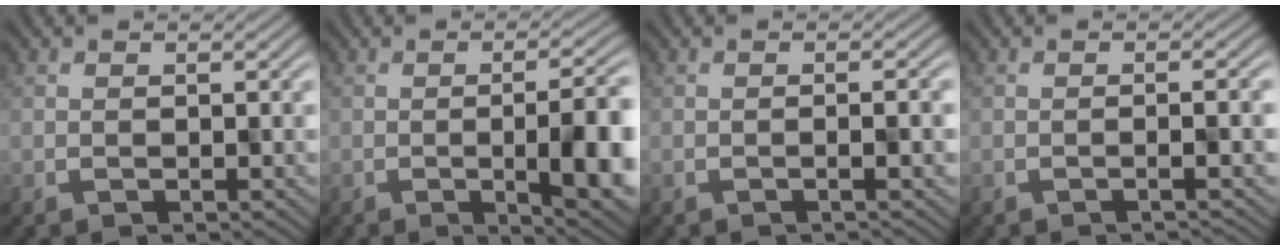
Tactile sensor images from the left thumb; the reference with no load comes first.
{"total": 9.9, "force": [-2.5, 2.7, 9.2], "torque": [-0.108, -0.001, -0.026]}
{"total": 1.6, "force": [-0.4, 0.0, 1.5], "torque": [-0.017, 0.009, -0.015]}
{"total": 1.8, "force": [-0.7, 0.0, 1.6], "torque": [-0.018, 0.011, -0.020]}